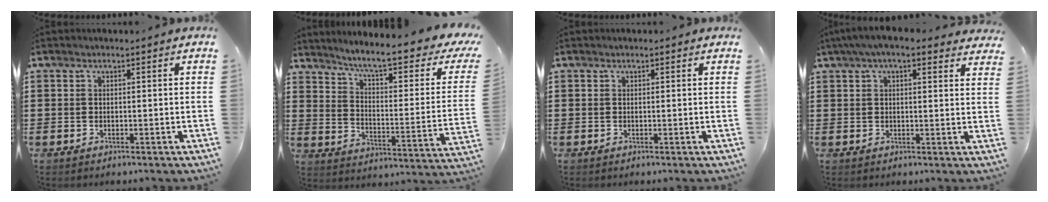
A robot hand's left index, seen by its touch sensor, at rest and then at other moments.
{"total": 7.4, "force": [5.6, 0.1, 4.8], "torque": [-0.108, -0.045, 0.084]}
{"total": 0.0}
{"total": 5.2, "force": [3.9, 1.2, 3.2], "torque": [-0.072, 0.000, 0.071]}